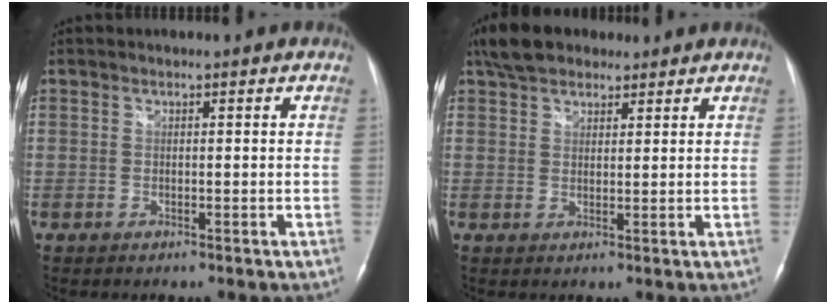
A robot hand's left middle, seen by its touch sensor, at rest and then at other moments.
{"total": 7.5, "force": [5.8, 3.4, 3.1], "torque": [-0.060, 0.027, 0.107]}